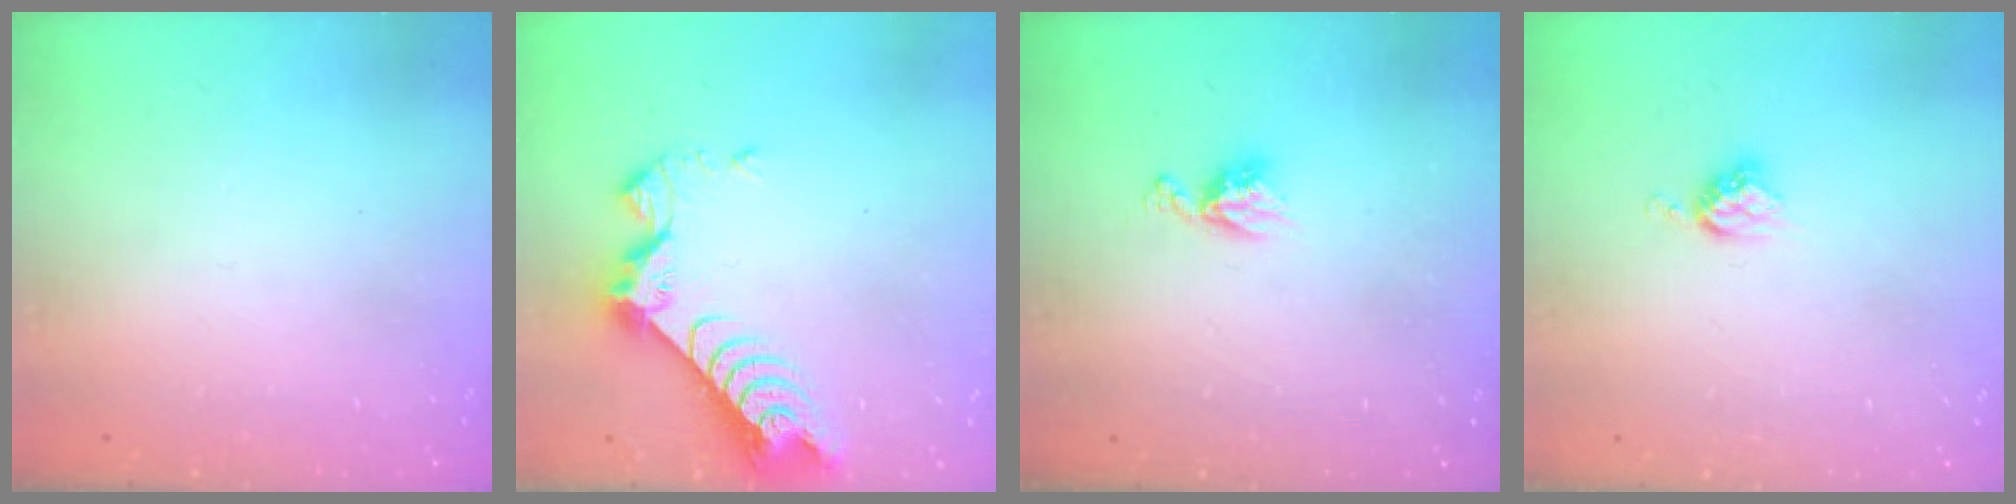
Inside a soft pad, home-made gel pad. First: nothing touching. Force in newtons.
{"total": 9.3, "press": 9.2, "slide": 0.8}
{"total": 6.4, "press": 6.4, "slide": 0.5}
{"total": 5.8, "press": 5.8, "slide": 0.3}